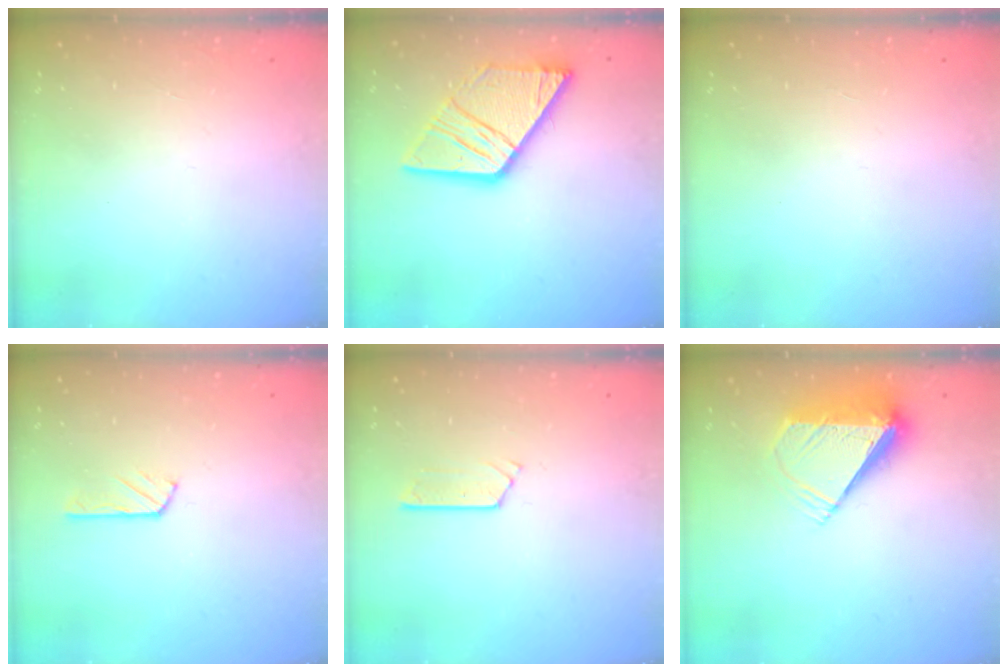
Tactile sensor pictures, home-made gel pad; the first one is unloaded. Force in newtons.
{"total": 17.2, "press": 17.1, "slide": 1.9}
{"total": 0.0}
{"total": 2.8, "press": 2.8, "slide": 0.3}
{"total": 2.7, "press": 2.7, "slide": 0.2}
{"total": 9.3, "press": 9.2, "slide": 1.4}